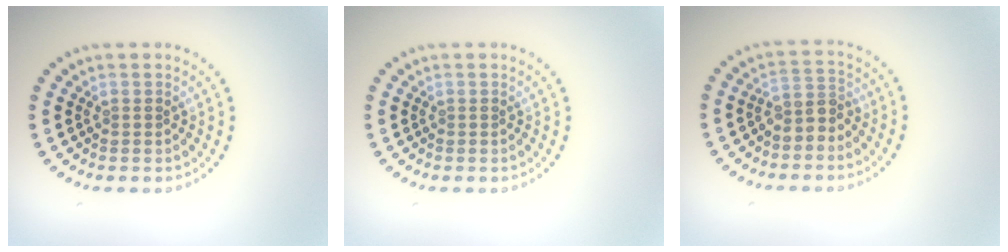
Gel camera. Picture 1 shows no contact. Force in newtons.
{"total": 0.0}
{"total": 2.4, "press": 2.0, "slide": 1.4}